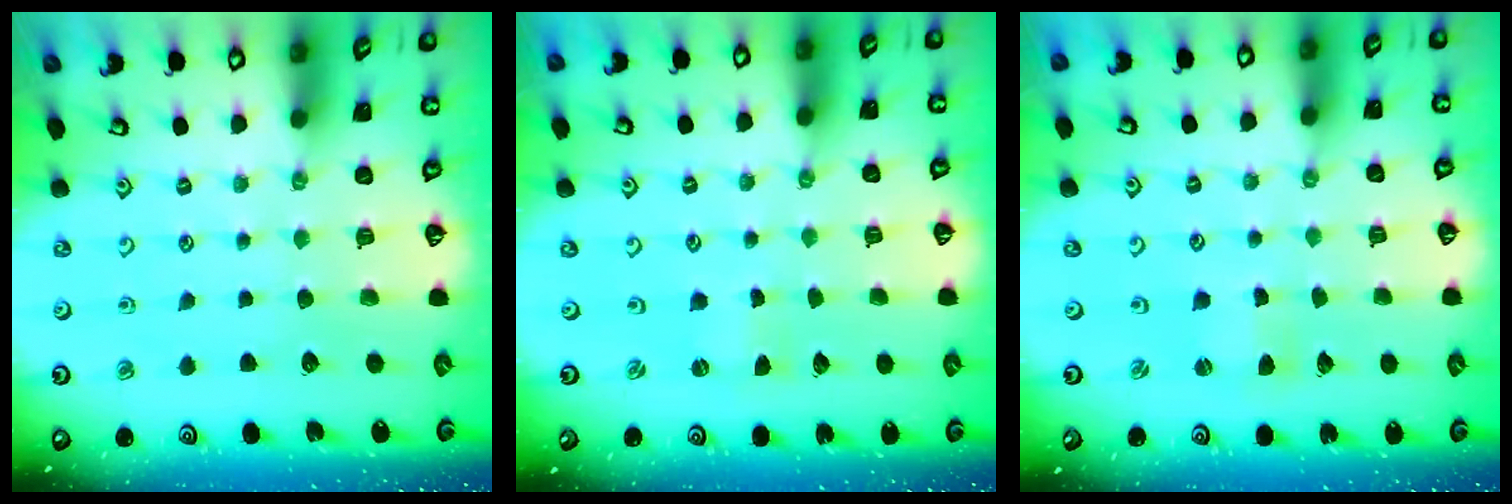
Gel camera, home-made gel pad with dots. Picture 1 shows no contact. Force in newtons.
{"total": 0.0}
{"total": 1.1, "press": 1.0, "slide": 0.3}